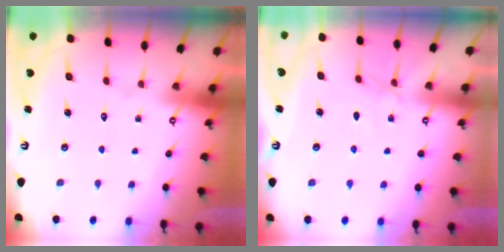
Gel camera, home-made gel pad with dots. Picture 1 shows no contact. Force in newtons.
{"total": 4.3, "press": 4.2, "slide": 0.5}